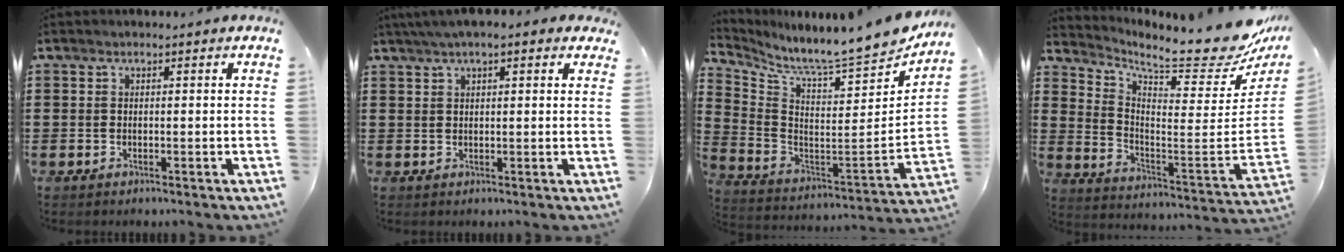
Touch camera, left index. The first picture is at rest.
{"total": 3.0, "force": [1.8, 0.7, 2.2], "torque": [-0.046, 0.007, 0.032]}
{"total": 8.6, "force": [8.1, -0.8, 2.9], "torque": [-0.080, -0.093, 0.126]}
{"total": 10.2, "force": [8.9, 0.7, 5.1], "torque": [-0.097, -0.088, 0.141]}